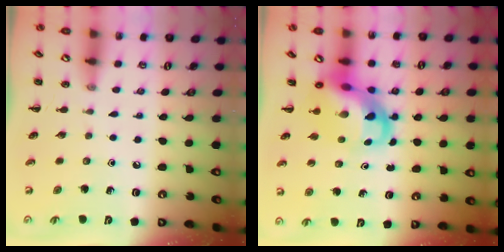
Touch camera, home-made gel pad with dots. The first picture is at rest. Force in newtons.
{"total": 8.1, "press": 7.7, "slide": 2.2}